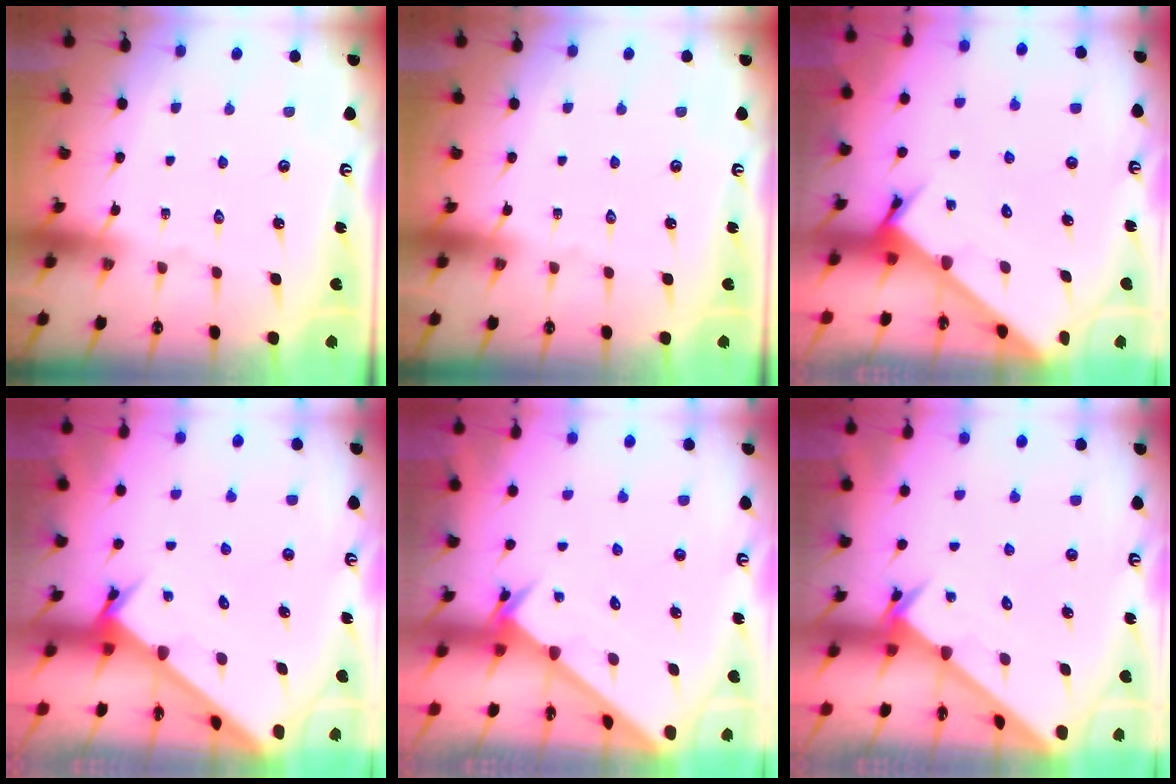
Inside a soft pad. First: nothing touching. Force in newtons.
{"total": 0.0}
{"total": 3.2, "press": 3.2, "slide": 0.2}
{"total": 2.6, "press": 2.6, "slide": 0.3}
{"total": 2.2, "press": 2.2, "slide": 0.2}
{"total": 2.4, "press": 2.4, "slide": 0.2}